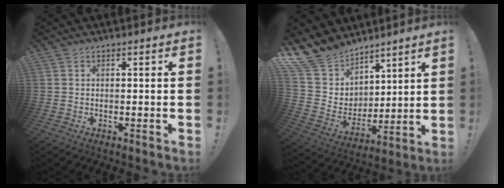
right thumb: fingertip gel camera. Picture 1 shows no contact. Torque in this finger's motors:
{"motor_torque": [-0.82, 1.37, 0.69, 0.66, 0.01]}